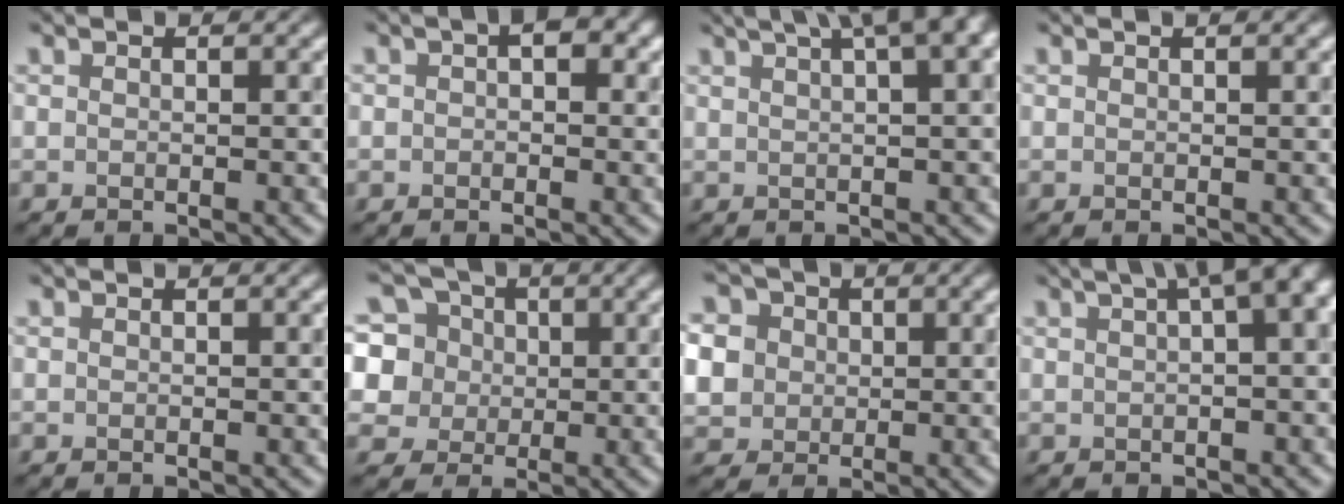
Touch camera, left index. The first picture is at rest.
{"total": 1.8, "force": [0.4, 1.2, 1.3], "torque": [-0.007, 0.009, 0.001]}
{"total": 8.0, "force": [4.3, 2.8, 6.2], "torque": [-0.057, 0.046, 0.051]}
{"total": 0.7, "force": [0.5, 0.1, 0.5], "torque": [-0.006, 0.001, 0.003]}
{"total": 0.0}
{"total": 9.8, "force": [3.1, 8.8, 3.1], "torque": [-0.093, 0.042, 0.045]}
{"total": 7.9, "force": [1.3, 7.3, 2.9], "torque": [-0.074, 0.025, 0.008]}
{"total": 9.4, "force": [3.2, 3.9, 7.9], "torque": [-0.054, 0.042, 0.037]}